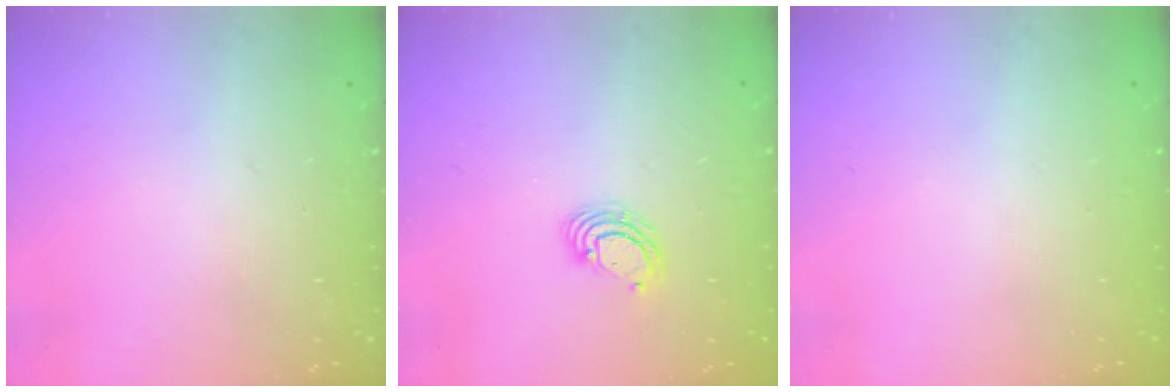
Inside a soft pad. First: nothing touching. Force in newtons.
{"total": 4.0, "press": 3.9, "slide": 0.3}
{"total": 0.0}